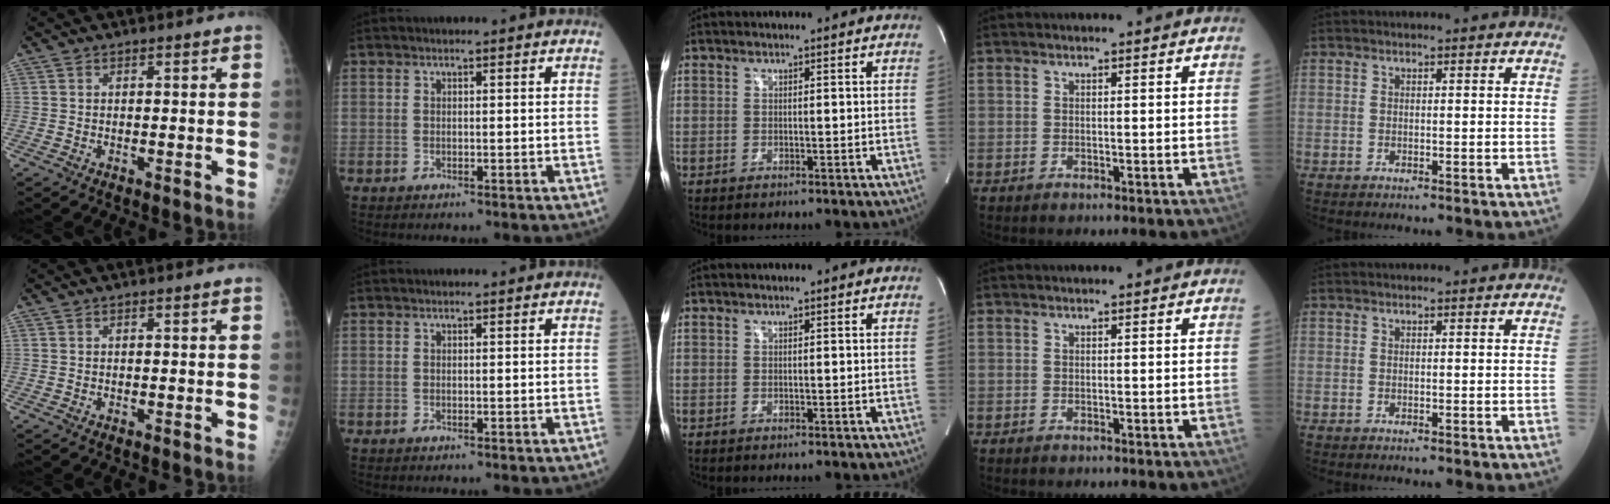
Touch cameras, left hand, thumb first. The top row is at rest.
{}